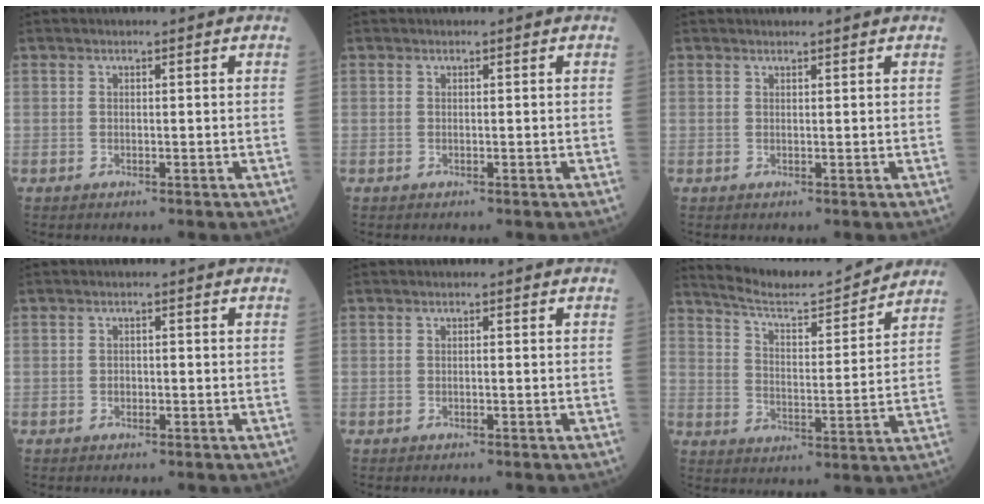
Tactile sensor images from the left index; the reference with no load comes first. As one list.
[{"total": 0.0}, {"total": 1.8, "force": [1.7, 0.1, 0.6], "torque": [-0.009, 0.013, 0.024]}, {"total": 0.9, "force": [-0.2, 0.6, 0.6], "torque": [-0.010, 0.002, -0.005]}, {"total": 0.0}, {"total": 16.1, "force": [15.2, 1.1, 5.1], "torque": [-0.091, -0.003, 0.228]}]